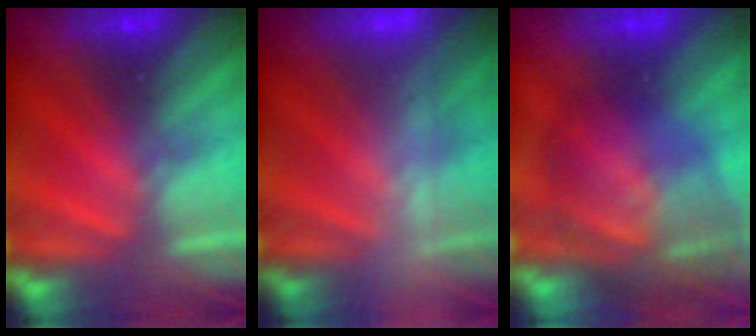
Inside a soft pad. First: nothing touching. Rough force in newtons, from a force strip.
{"total": 2.5}
{"total": 10.6}